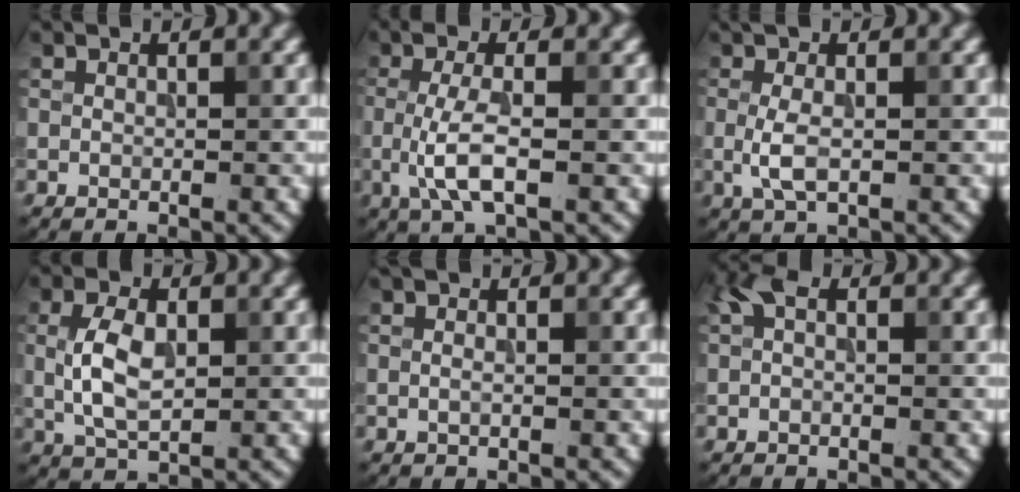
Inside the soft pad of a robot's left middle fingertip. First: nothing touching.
{"total": 4.1, "force": [-0.7, 1.1, 3.8], "torque": [-0.083, -0.005, -0.019]}
{"total": 2.6, "force": [-0.1, 0.9, 2.5], "torque": [-0.058, -0.001, -0.003]}
{"total": 4.3, "force": [0.2, 2.3, 3.6], "torque": [-0.082, 0.004, 0.006]}
{"total": 0.7, "force": [0.1, 0.2, 0.7], "torque": [-0.017, 0.000, -0.001]}
{"total": 1.6, "force": [0.3, 0.9, 1.3], "torque": [-0.024, 0.007, 0.000]}